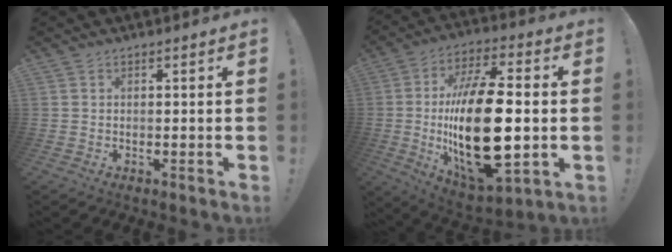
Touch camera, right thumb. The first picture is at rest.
{"total": 28.1, "force": [-1.2, 12.3, 25.3], "torque": [-0.480, -0.009, -0.015]}